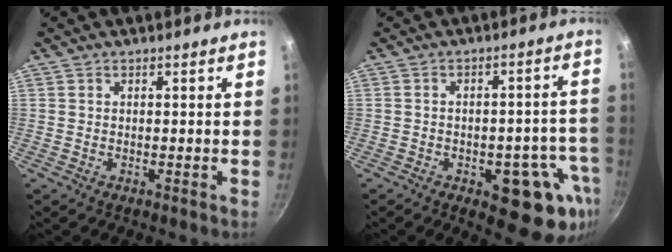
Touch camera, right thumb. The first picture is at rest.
{"total": 13.6, "force": [-5.6, 6.4, 10.6], "torque": [-0.070, 0.023, -0.070]}